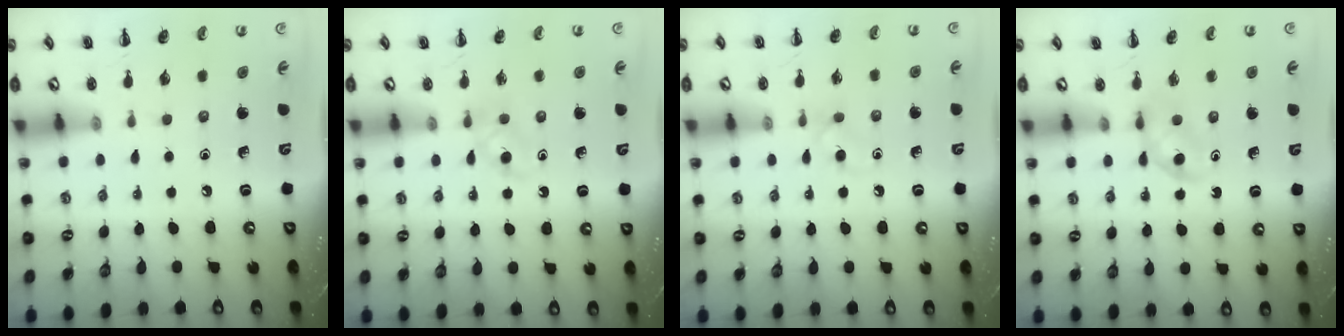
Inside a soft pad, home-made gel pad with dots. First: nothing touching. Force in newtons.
{"total": 4.2, "press": 4.0, "slide": 1.4}
{"total": 4.8, "press": 4.6, "slide": 1.5}
{"total": 3.8, "press": 3.5, "slide": 1.4}